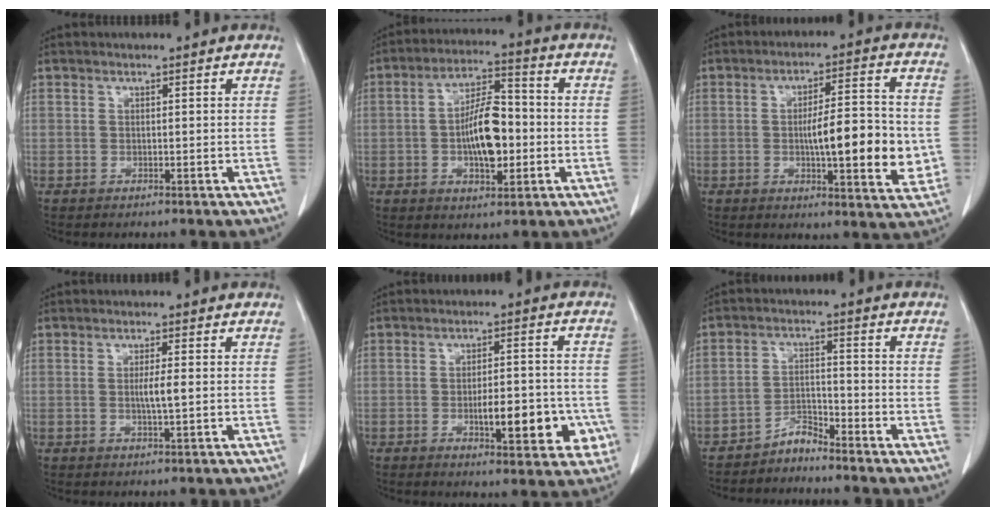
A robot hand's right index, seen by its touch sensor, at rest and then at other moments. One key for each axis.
{"total": 10.3, "fx": -1.5, "fy": 3.9, "fz": 9.4, "tx": -0.175, "ty": 0.014, "tz": -0.024}
{"total": 13.0, "fx": -1.4, "fy": 2.9, "fz": 12.6, "tx": -0.182, "ty": 0.007, "tz": -0.020}
{"total": 2.7, "fx": -0.2, "fy": 0.0, "fz": 2.7, "tx": -0.051, "ty": -0.003, "tz": -0.003}
{"total": 10.2, "fx": -3.0, "fy": 3.3, "fz": 9.2, "tx": -0.116, "ty": 0.010, "tz": -0.035}
{"total": 3.2, "fx": -3.1, "fy": 0.6, "fz": 0.5, "tx": -0.002, "ty": -0.006, "tz": -0.058}